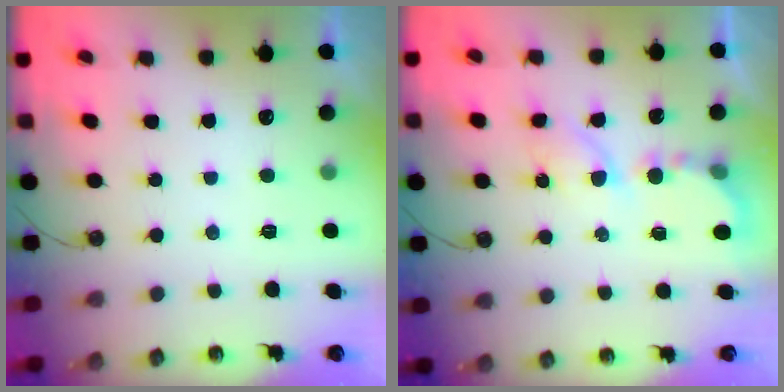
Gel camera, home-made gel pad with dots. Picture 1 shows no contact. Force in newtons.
{"total": 6.0, "press": 6.0, "slide": 0.6}